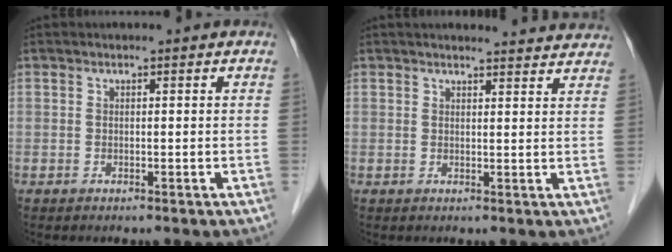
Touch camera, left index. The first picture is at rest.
{"total": 10.9, "force": [10.5, 1.2, 2.5], "torque": [-0.014, 0.005, 0.103]}